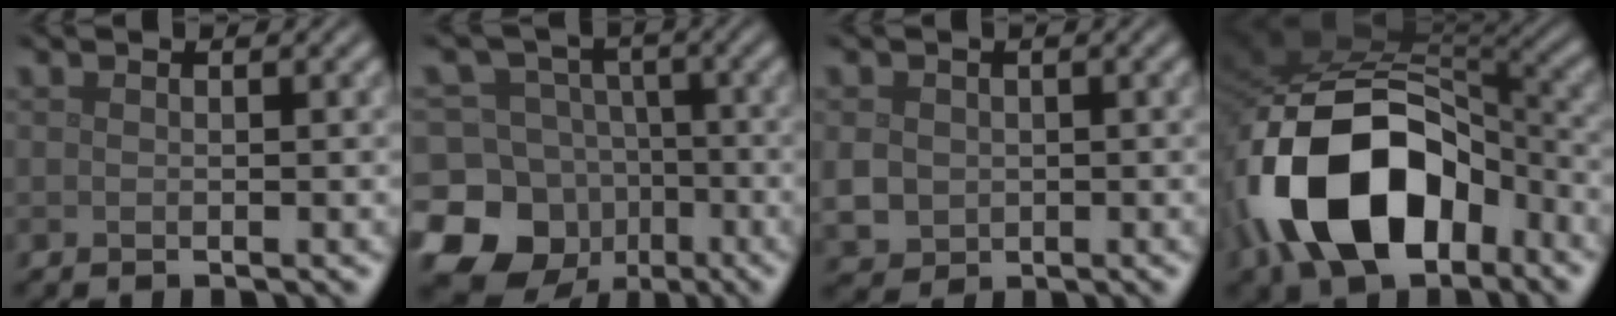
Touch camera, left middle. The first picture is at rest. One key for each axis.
{"total": 14.3, "fx": -5.5, "fy": 12.8, "fz": 3.5, "tx": -0.119, "ty": -0.028, "tz": -0.098}
{"total": 2.9, "fx": -0.1, "fy": 2.6, "fz": 1.2, "tx": -0.030, "ty": -0.005, "tz": 0.001}
{"total": 15.0, "fx": -5.8, "fy": 9.1, "fz": 10.4, "tx": -0.196, "ty": -0.005, "tz": -0.108}